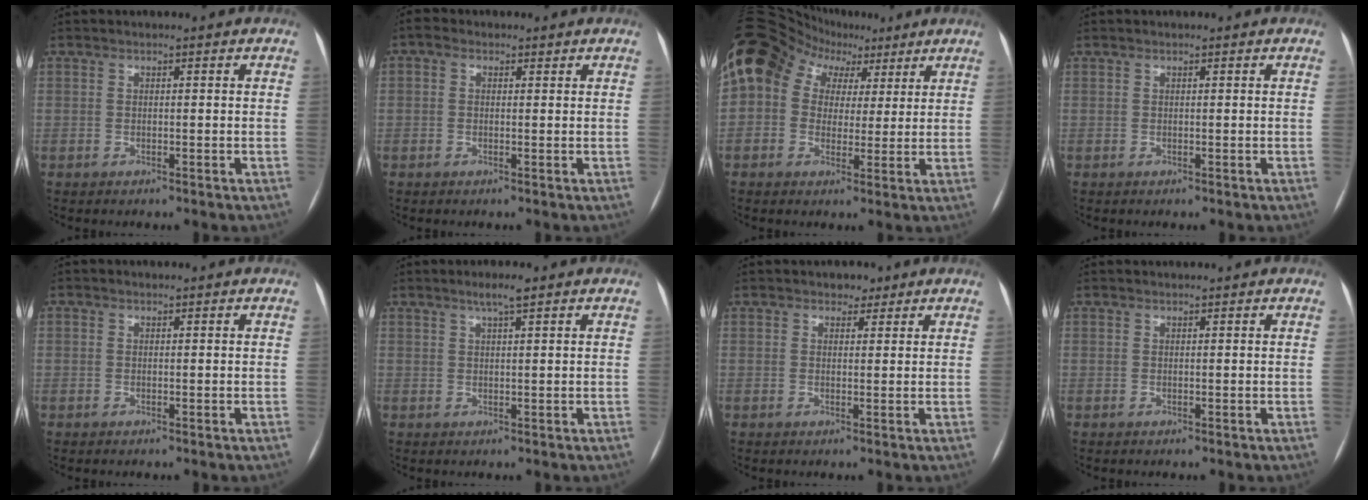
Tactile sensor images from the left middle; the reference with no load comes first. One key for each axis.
{"total": 0.6, "fx": -0.2, "fy": -0.4, "fz": -0.3, "tx": 0.003, "ty": 0.001, "tz": -0.006}
{"total": 11.9, "fx": 5.3, "fy": 8.8, "fz": 5.9, "tx": -0.112, "ty": 0.064, "tz": 0.088}
{"total": 0.0}
{"total": 2.0, "fx": -0.7, "fy": -1.5, "fz": -1.0, "tx": 0.017, "ty": -0.012, "tz": -0.012}
{"total": 2.7, "fx": 1.8, "fy": 0.0, "fz": 2.0, "tx": -0.041, "ty": 0.004, "tz": 0.032}
{"total": 2.1, "fx": 1.5, "fy": 1.3, "fz": 0.7, "tx": -0.006, "ty": 0.003, "tz": 0.020}
{"total": 1.9, "fx": 0.1, "fy": -1.6, "fz": -0.9, "tx": 0.016, "ty": 0.005, "tz": 0.006}